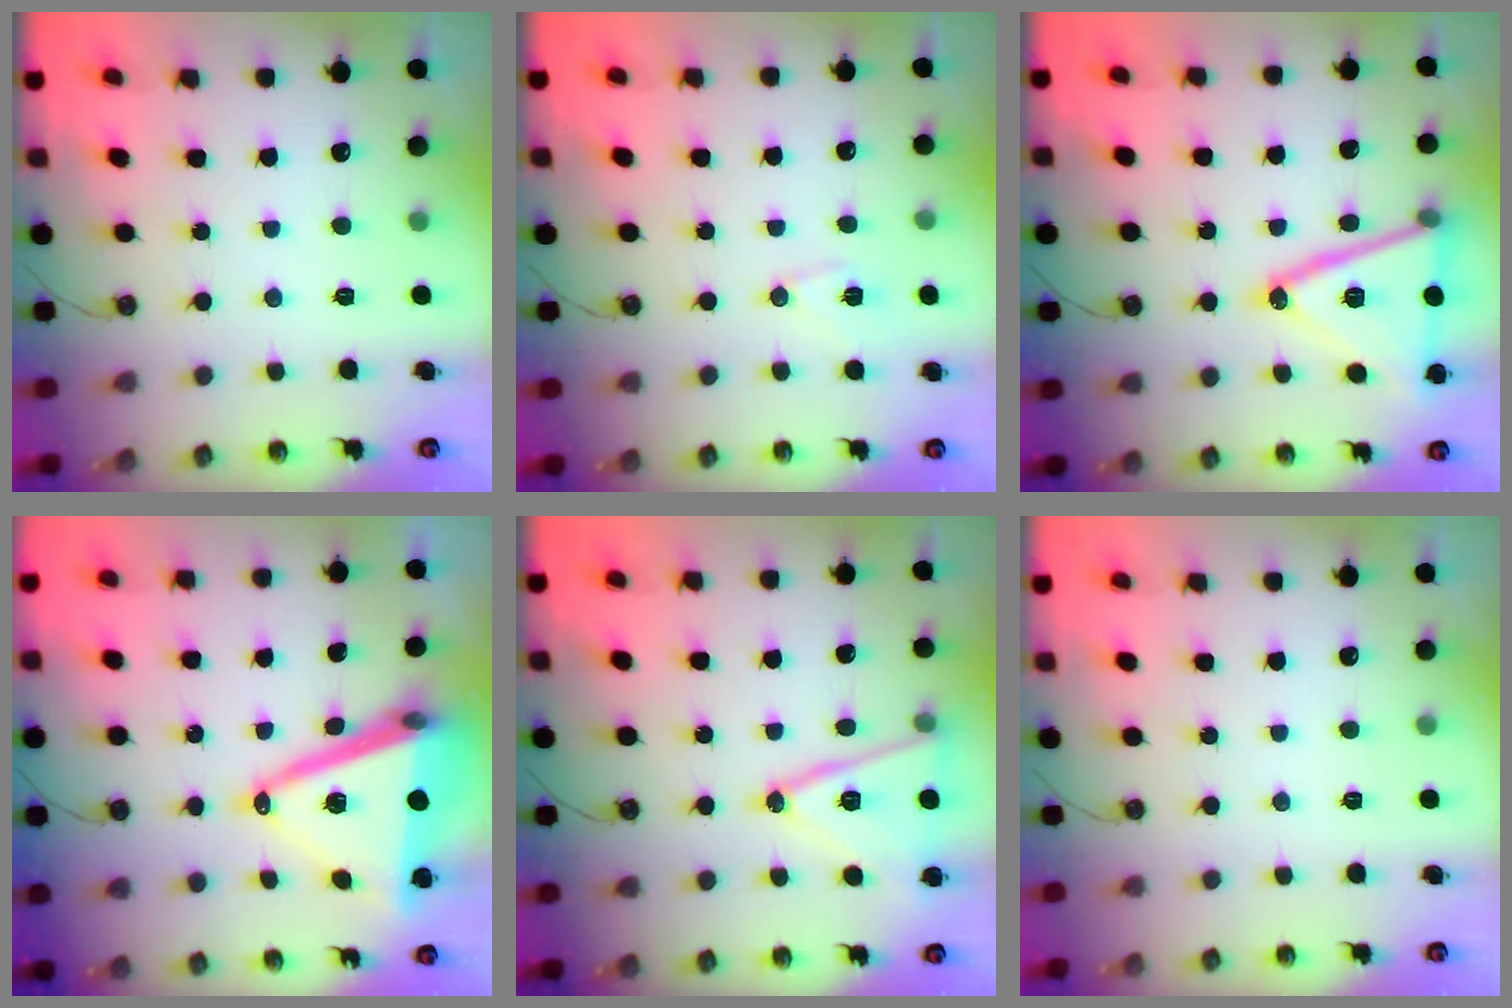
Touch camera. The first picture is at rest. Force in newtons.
{"total": 6.8, "press": 6.6, "slide": 1.7}
{"total": 21.0, "press": 20.8, "slide": 3.4}
{"total": 19.4, "press": 19.0, "slide": 3.9}
{"total": 14.6, "press": 14.2, "slide": 3.3}
{"total": 0.0}